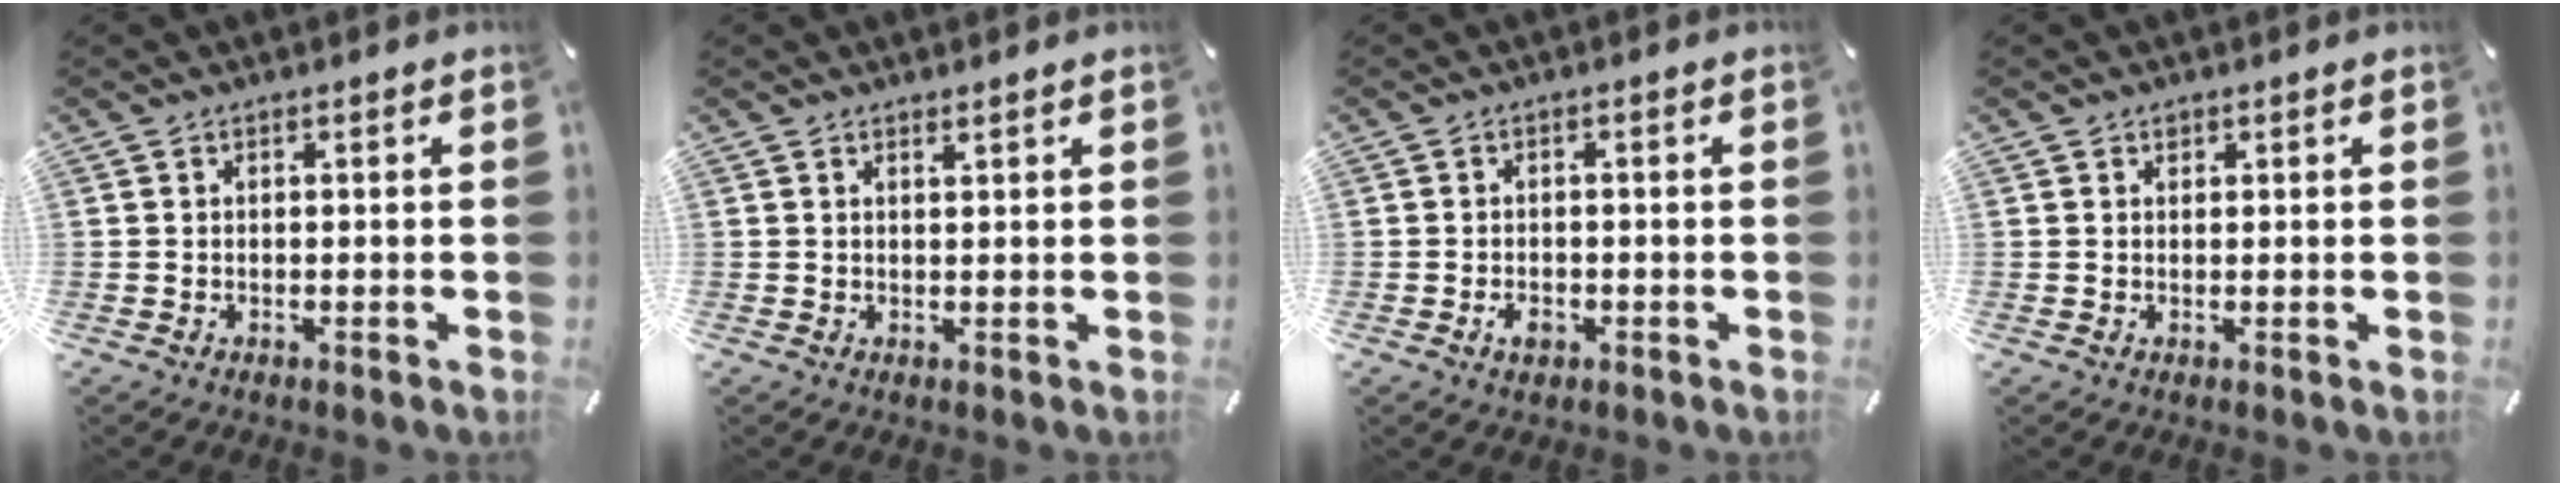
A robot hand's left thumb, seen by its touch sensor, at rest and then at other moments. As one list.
[{"total": 1.0, "force": [0.9, 0.1, 0.4], "torque": [-0.007, -0.001, 0.016]}, {"total": 2.7, "force": [-1.1, 1.7, 1.7], "torque": [-0.031, 0.004, -0.019]}, {"total": 0.8, "force": [0.4, 0.7, 0.2], "torque": [0.006, -0.002, 0.006]}]